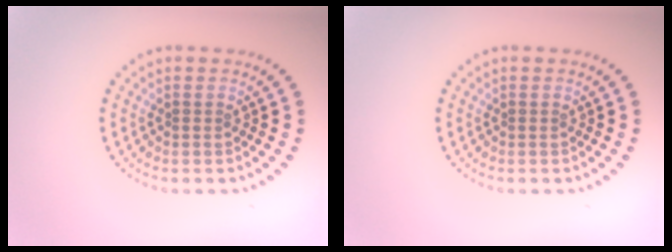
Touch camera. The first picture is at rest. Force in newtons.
{"total": 0.0}